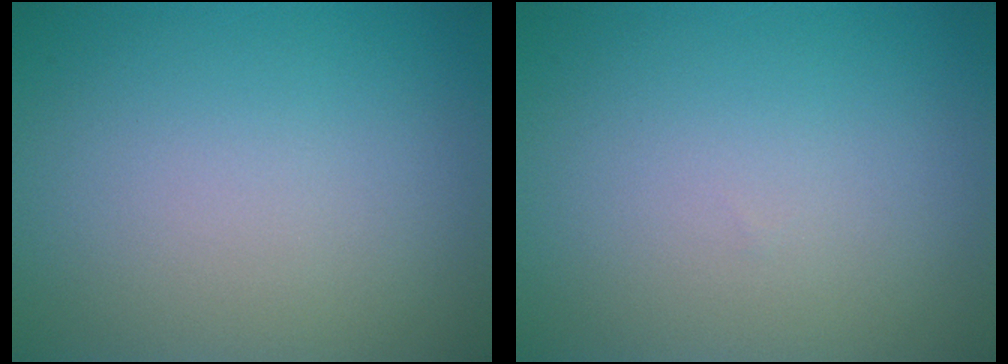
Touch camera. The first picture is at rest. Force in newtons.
{"total": 0.0}